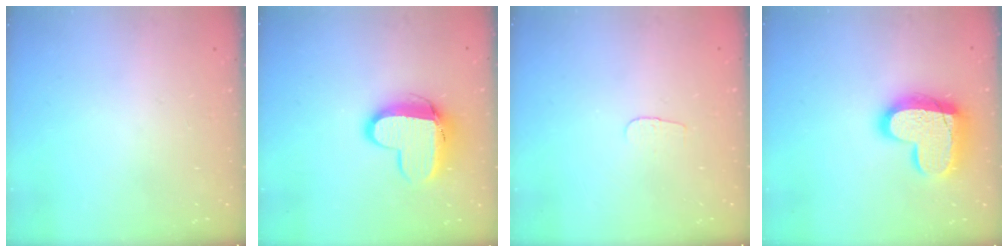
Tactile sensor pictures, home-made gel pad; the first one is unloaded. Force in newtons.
{"total": 11.4, "press": 11.4, "slide": 1.1}
{"total": 2.9, "press": 2.8, "slide": 0.3}
{"total": 17.6, "press": 17.6, "slide": 1.5}